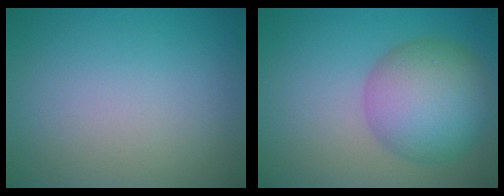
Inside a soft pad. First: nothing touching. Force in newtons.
{"total": 8.1, "press": 8.1, "slide": 0.2}